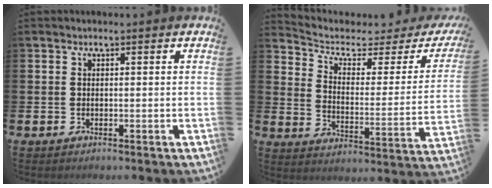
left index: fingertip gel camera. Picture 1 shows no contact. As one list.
[{"total": 4.6, "force": [3.4, 2.2, 2.1], "torque": [-0.065, -0.028, 0.048]}]